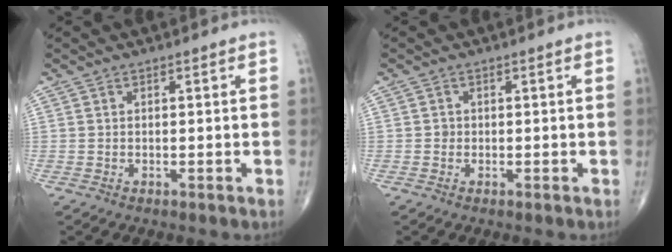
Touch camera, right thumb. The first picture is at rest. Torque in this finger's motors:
{"motor_torque": [-0.17, 0.75, 0.13, -0.24, -0.04]}